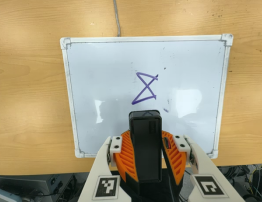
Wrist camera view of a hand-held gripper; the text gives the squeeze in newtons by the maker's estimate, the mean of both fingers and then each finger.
{"total": 11.5, "left": 11.2, "right": 11.8}